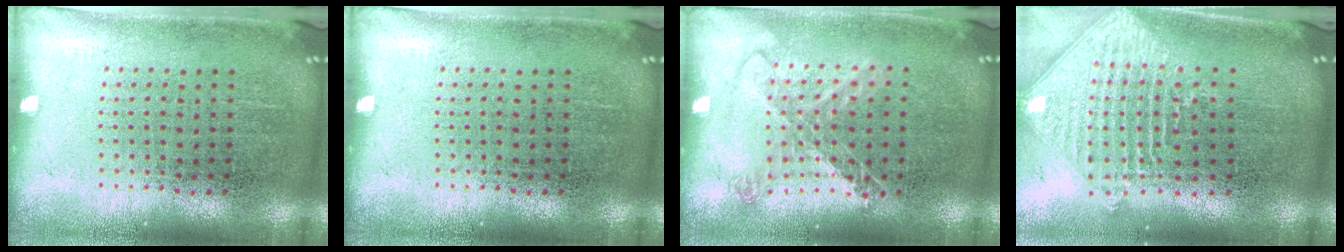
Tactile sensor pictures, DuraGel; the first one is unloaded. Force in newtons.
{"total": 0.0}
{"total": 1.3, "press": 1.2, "slide": 0.6}
{"total": 2.4, "press": 1.9, "slide": 1.5}